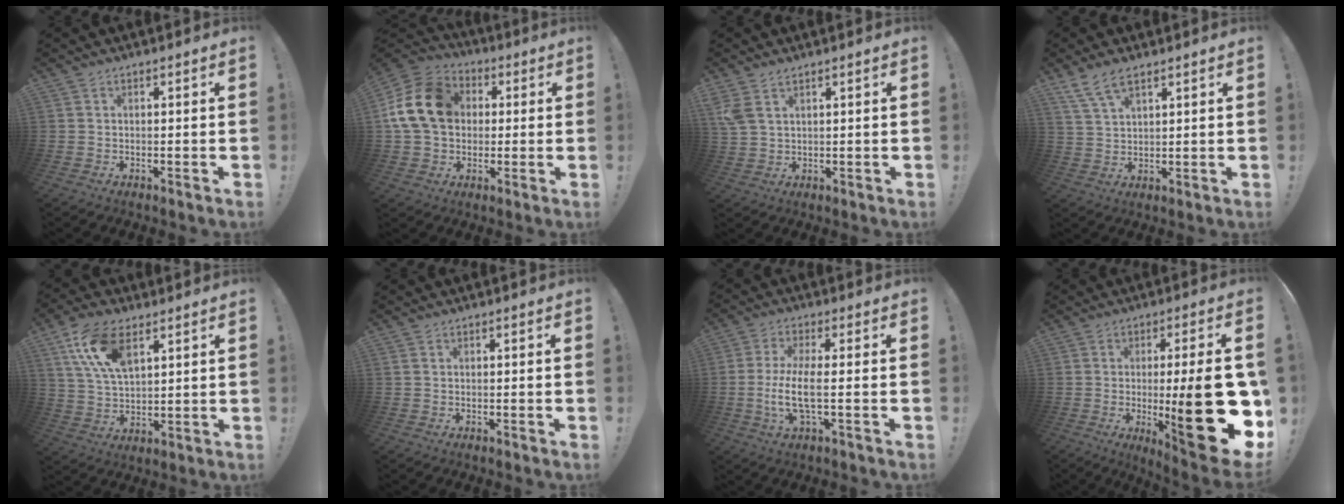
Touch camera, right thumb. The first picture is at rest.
{"total": 18.0, "force": [3.0, 14.1, 10.7], "torque": [-0.192, 0.011, 0.062]}
{"total": 4.6, "force": [2.8, 2.3, 2.9], "torque": [-0.058, -0.008, 0.057]}
{"total": 6.9, "force": [4.7, 2.8, 4.2], "torque": [-0.087, -0.013, 0.093]}
{"total": 13.4, "force": [7.0, 6.6, 9.3], "torque": [-0.187, -0.017, 0.131]}
{"total": 0.0}
{"total": 9.6, "force": [-1.5, 2.1, 9.2], "torque": [-0.192, -0.007, -0.028]}
{"total": 25.7, "force": [-3.5, 6.4, 24.7], "torque": [-0.338, -0.010, -0.040]}